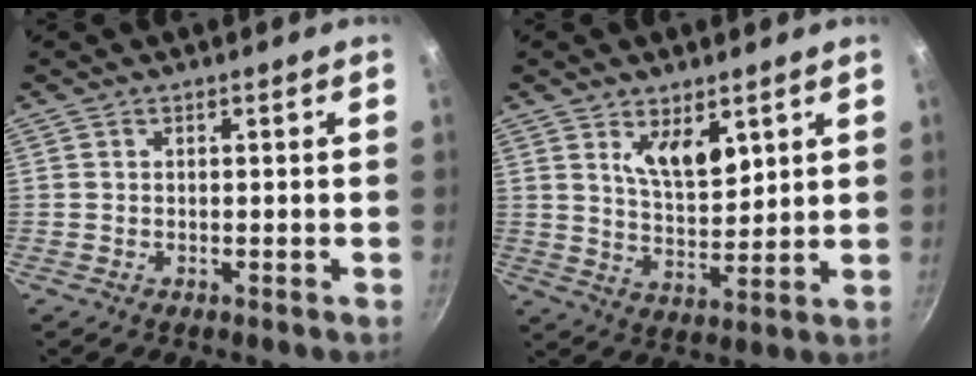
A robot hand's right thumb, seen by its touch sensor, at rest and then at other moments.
{"total": 8.4, "force": [4.1, 4.1, 6.1], "torque": [-0.081, -0.036, 0.077]}